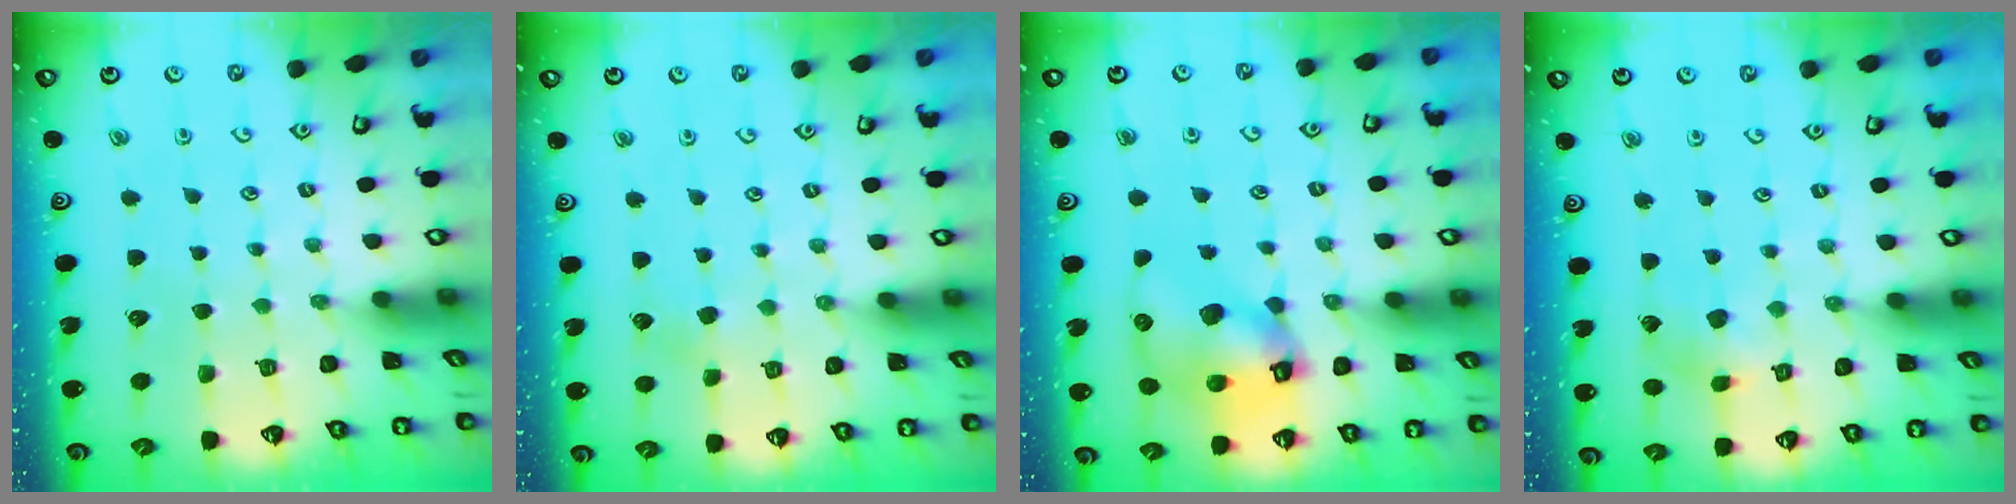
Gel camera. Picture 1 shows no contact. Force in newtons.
{"total": 2.7, "press": 2.7, "slide": 0.4}
{"total": 12.8, "press": 12.7, "slide": 1.8}
{"total": 4.1, "press": 4.1, "slide": 0.5}